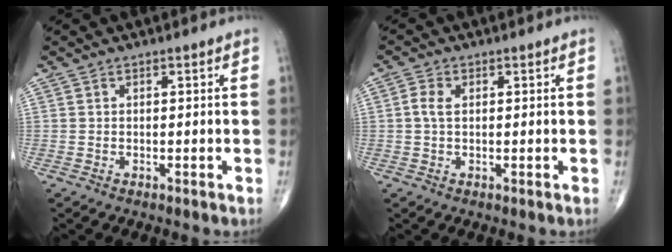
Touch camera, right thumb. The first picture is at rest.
{"total": 2.4, "force": [0.3, 1.5, 1.8], "torque": [-0.044, 0.007, 0.005]}